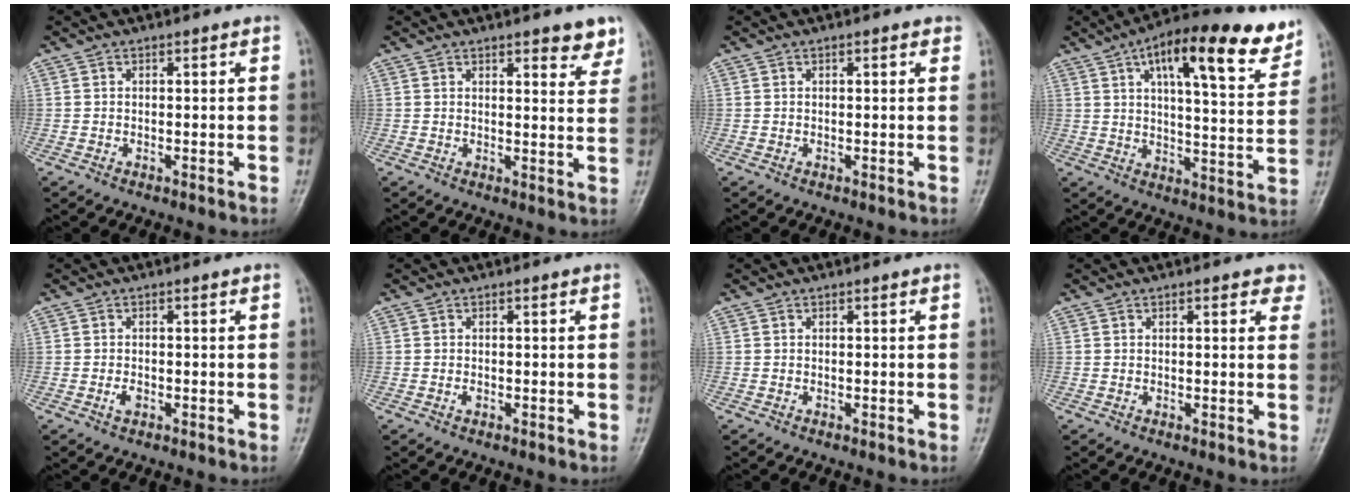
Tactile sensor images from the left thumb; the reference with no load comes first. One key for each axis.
{"total": 5.8, "fx": 4.0, "fy": 1.8, "fz": 3.7, "tx": -0.022, "ty": -0.022, "tz": 0.047}
{"total": 1.3, "fx": 0.7, "fy": 0.5, "fz": 1.0, "tx": -0.013, "ty": 0.001, "tz": 0.006}
{"total": 19.7, "fx": 11.2, "fy": 6.3, "fz": 15.0, "tx": -0.189, "ty": -0.024, "tz": 0.161}
{"total": 1.7, "fx": -0.6, "fy": 1.0, "fz": 1.2, "tx": -0.022, "ty": 0.004, "tz": -0.011}
{"total": 0.9, "fx": -0.2, "fy": 0.5, "fz": 0.8, "tx": -0.010, "ty": 0.005, "tz": -0.002}
{"total": 0.0}
{"total": 3.6, "fx": 1.9, "fy": 1.6, "fz": 2.6, "tx": -0.012, "ty": -0.003, "tz": 0.015}